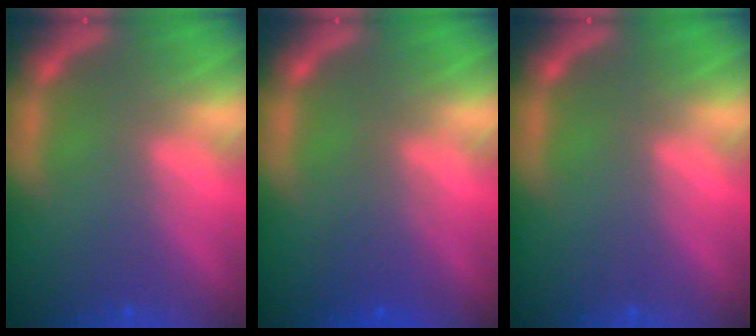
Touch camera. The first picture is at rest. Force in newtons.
{"total": 2.5}
{"total": 0.0}